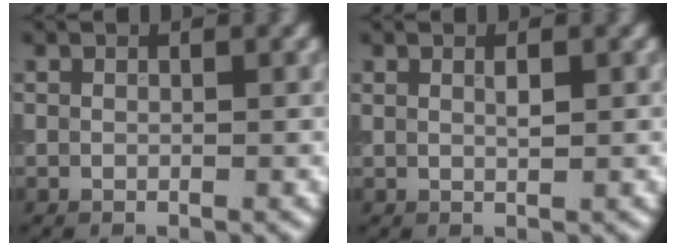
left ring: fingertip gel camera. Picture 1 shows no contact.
{"total": 0.9, "force": [0.4, 0.2, 0.8], "torque": [-0.014, 0.002, 0.007]}